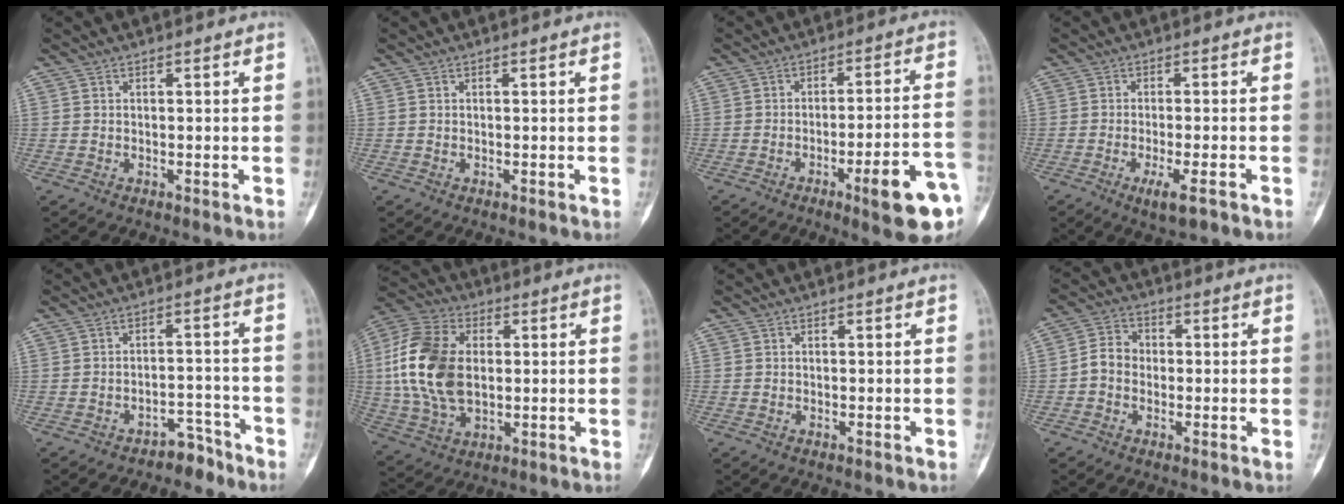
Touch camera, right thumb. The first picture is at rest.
{"total": 0.0}
{"total": 13.4, "force": [-6.0, 2.1, 11.8], "torque": [-0.147, 0.027, -0.077]}
{"total": 5.0, "force": [-2.7, 1.1, 4.0], "torque": [-0.068, 0.000, -0.041]}
{"total": 4.6, "force": [-3.9, 2.3, 0.8], "torque": [0.010, 0.054, -0.055]}
{"total": 18.0, "force": [1.5, 11.9, 13.4], "torque": [-0.275, 0.008, 0.029]}
{"total": 0.0}
{"total": 5.1, "force": [-0.9, 4.2, 2.7], "torque": [-0.031, 0.019, -0.027]}